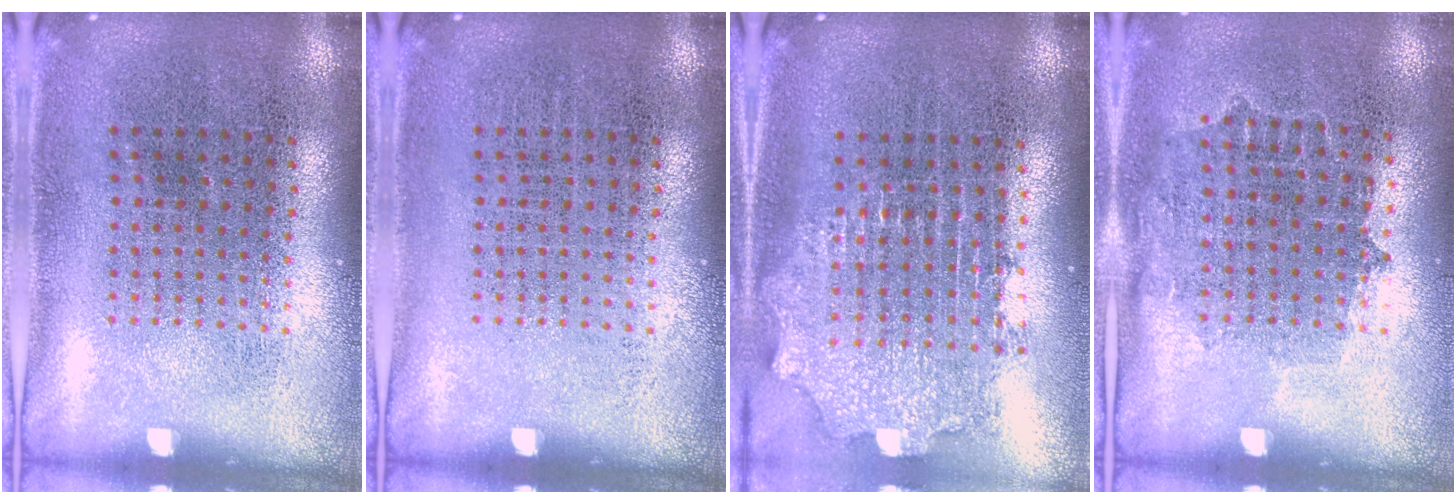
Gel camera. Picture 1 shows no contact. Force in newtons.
{"total": 0.0}
{"total": 2.1, "press": 1.6, "slide": 1.4}
{"total": 0.8, "press": 0.8, "slide": 0.3}